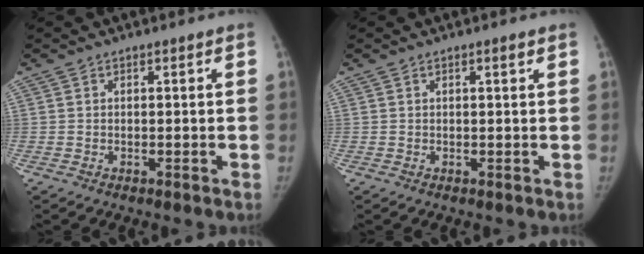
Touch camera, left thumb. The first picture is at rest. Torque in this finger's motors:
{"motor_torque": [0.29, -0.17, 0.50, -0.22, 0.04]}